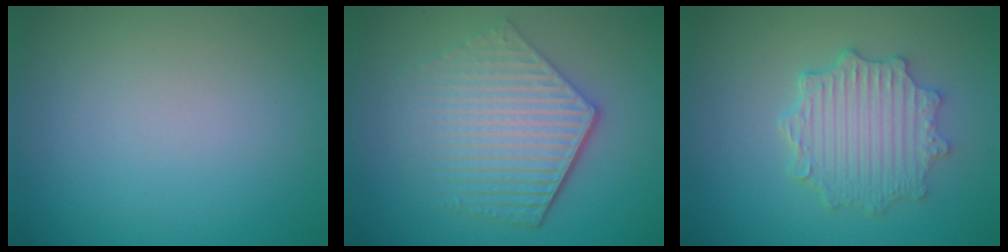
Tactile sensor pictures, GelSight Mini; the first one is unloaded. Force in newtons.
{"total": 6.0, "press": 4.4, "slide": 4.1}
{"total": 4.8, "press": 3.9, "slide": 2.8}